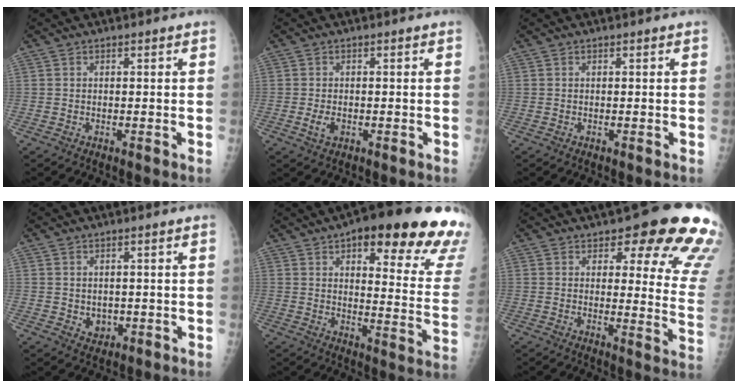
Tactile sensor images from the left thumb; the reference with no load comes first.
{"total": 2.7, "force": [-0.8, 1.7, 1.9], "torque": [-0.034, 0.000, -0.013]}
{"total": 0.0}
{"total": 3.0, "force": [-0.2, 2.6, 1.6], "torque": [-0.011, -0.002, 0.007]}
{"total": 25.5, "force": [15.8, 7.1, 18.7], "torque": [-0.198, -0.058, 0.195]}
{"total": 18.1, "force": [12.1, 6.0, 12.1], "torque": [-0.093, -0.067, 0.127]}